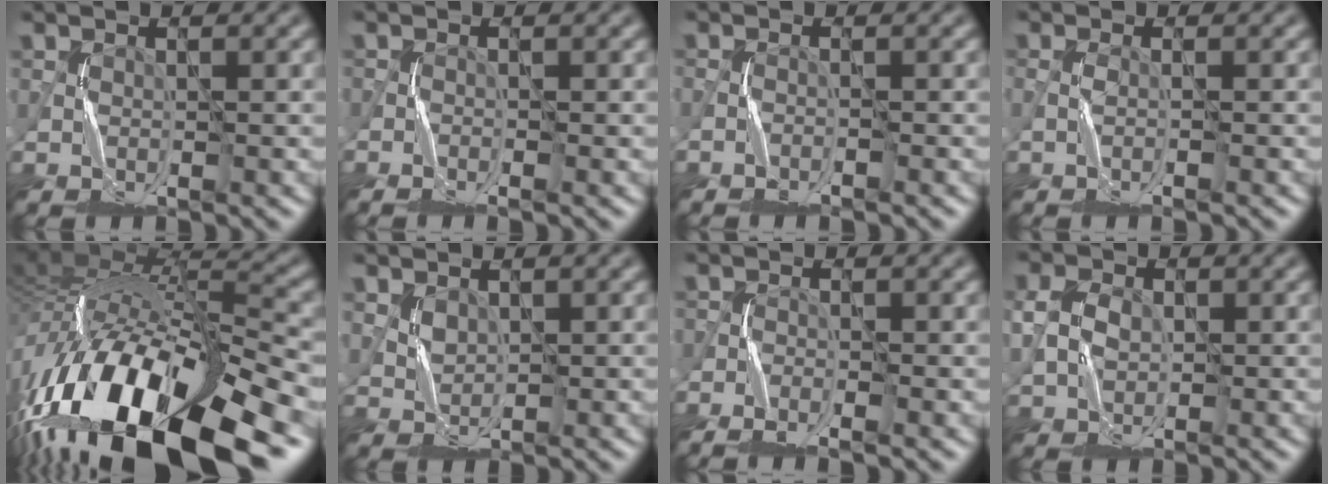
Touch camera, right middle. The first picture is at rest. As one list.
[{"total": 1.2, "force": [-1.1, 0.1, 0.4], "torque": [-0.004, -0.001, -0.025]}, {"total": 1.4, "force": [-1.4, -0.1, -0.2], "torque": [0.006, 0.001, -0.027]}, {"total": 0.8, "force": [-0.7, -0.3, 0.2], "torque": [-0.003, 0.003, -0.015]}, {"total": 18.4, "force": [-8.7, 7.1, 14.6], "torque": [-0.273, -0.011, -0.141]}, {"total": 1.0, "force": [0.5, 0.9, 0.2], "torque": [-0.006, -0.002, 0.015]}, {"total": 2.6, "force": [-2.3, 0.5, 1.0], "torque": [-0.019, -0.003, -0.045]}, {"total": 2.6, "force": [-0.1, 2.2, 1.5], "torque": [-0.035, 0.005, -0.004]}]